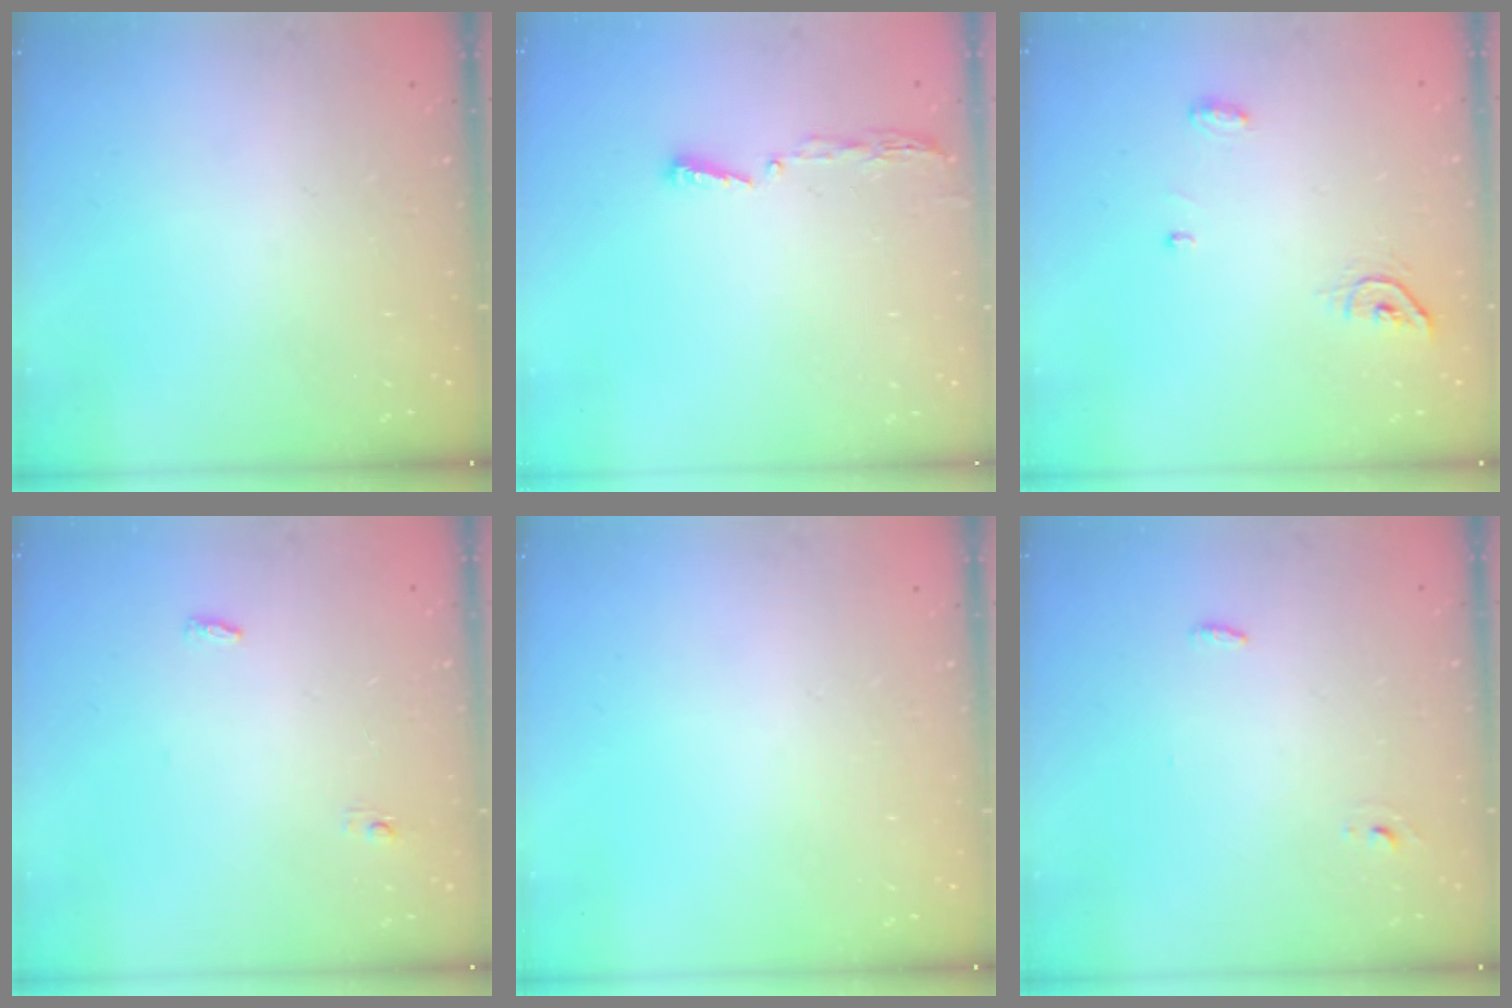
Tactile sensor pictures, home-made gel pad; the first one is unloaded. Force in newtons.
{"total": 3.4, "press": 3.4, "slide": 0.4}
{"total": 5.2, "press": 5.2, "slide": 0.1}
{"total": 3.4, "press": 3.3, "slide": 0.9}
{"total": 0.0}
{"total": 3.1, "press": 2.8, "slide": 1.2}